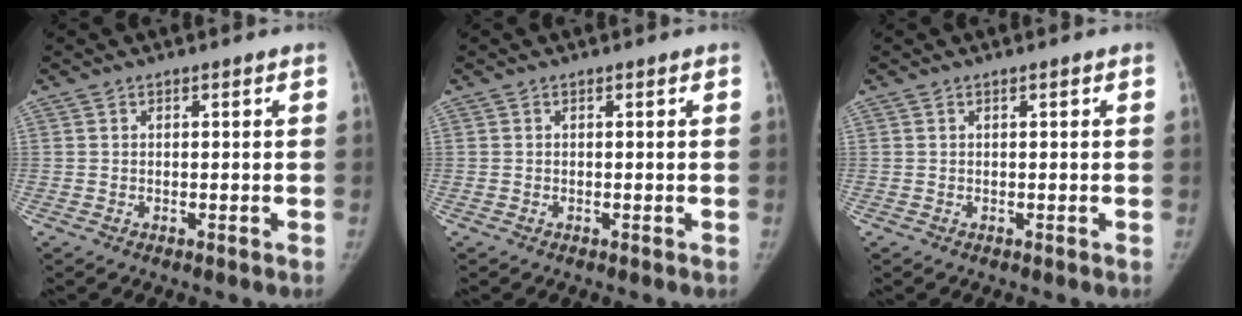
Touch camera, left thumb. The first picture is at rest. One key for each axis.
{"total": 0.0}
{"total": 0.0}